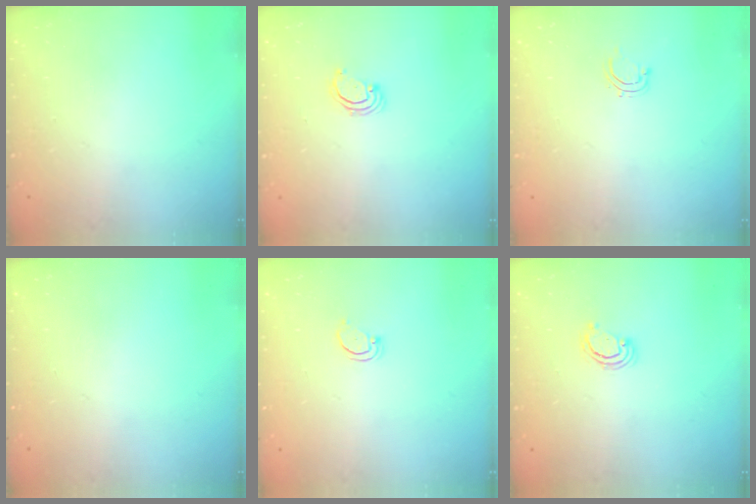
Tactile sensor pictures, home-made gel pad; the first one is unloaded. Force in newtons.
{"total": 2.3, "press": 2.3, "slide": 0.2}
{"total": 2.8, "press": 2.8, "slide": 0.5}
{"total": 0.0}
{"total": 2.5, "press": 2.5, "slide": 0.2}
{"total": 2.5, "press": 2.5, "slide": 0.3}